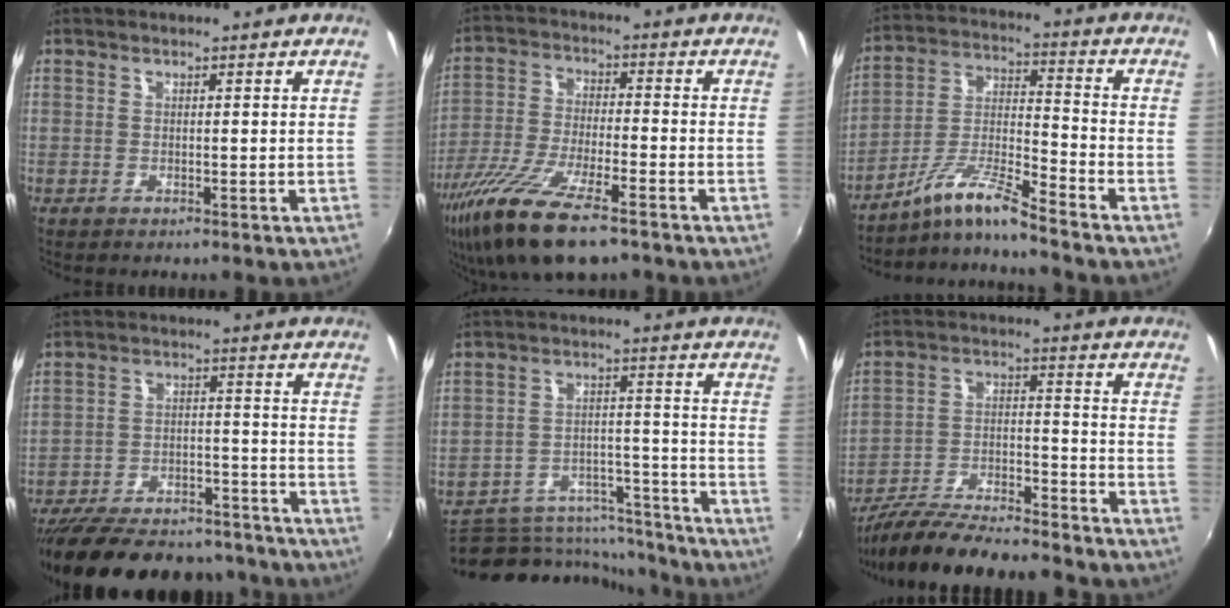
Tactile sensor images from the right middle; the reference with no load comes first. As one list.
[{"total": 16.9, "force": [-11.2, 4.1, 11.9], "torque": [-0.245, -0.053, -0.212]}, {"total": 8.8, "force": [-7.8, -1.1, 4.0], "torque": [-0.091, 0.018, -0.159]}, {"total": 24.3, "force": [-20.9, 8.6, 8.9], "torque": [-0.184, 0.019, -0.279]}, {"total": 12.5, "force": [-11.3, 5.2, 1.5], "torque": [-0.025, 0.033, -0.155]}, {"total": 22.2, "force": [-19.3, 4.1, 10.3], "torque": [-0.185, -0.027, -0.288]}]